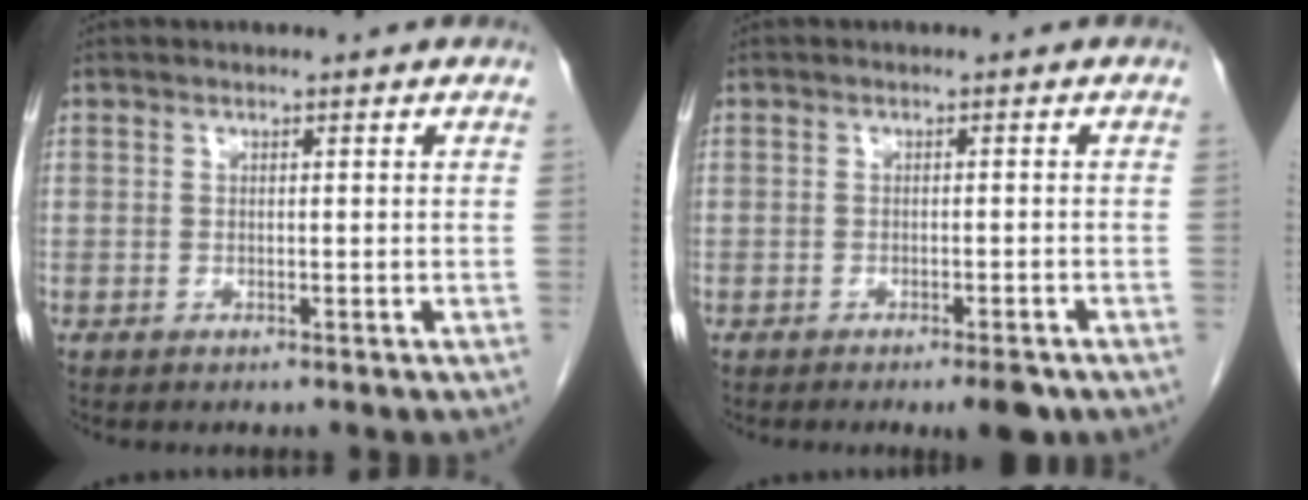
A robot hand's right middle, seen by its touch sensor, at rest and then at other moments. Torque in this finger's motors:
{"motor_torque": [0.02, -0.01, 0.01, 0.00]}